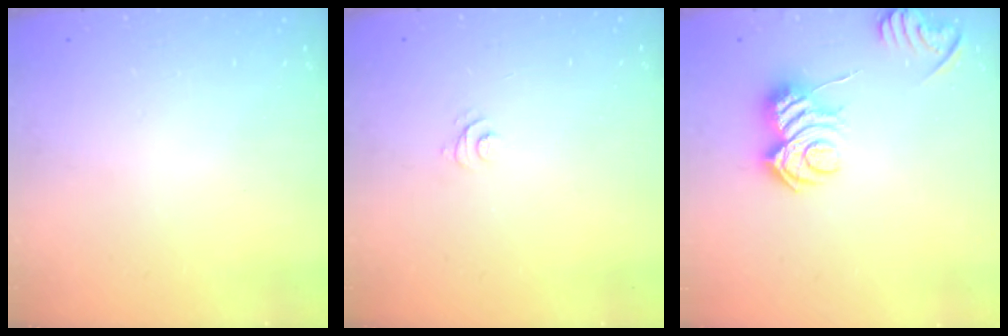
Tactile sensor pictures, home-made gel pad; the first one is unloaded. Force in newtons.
{"total": 4.0, "press": 4.0, "slide": 0.3}
{"total": 9.5, "press": 9.5, "slide": 0.1}